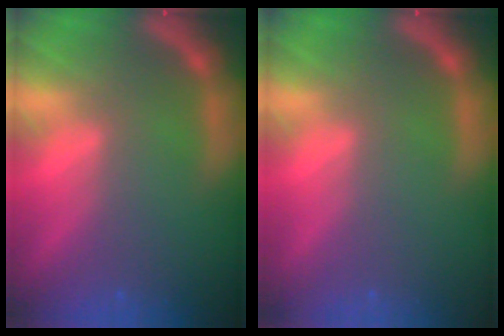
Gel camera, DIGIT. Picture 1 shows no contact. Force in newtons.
{"total": 0.0}